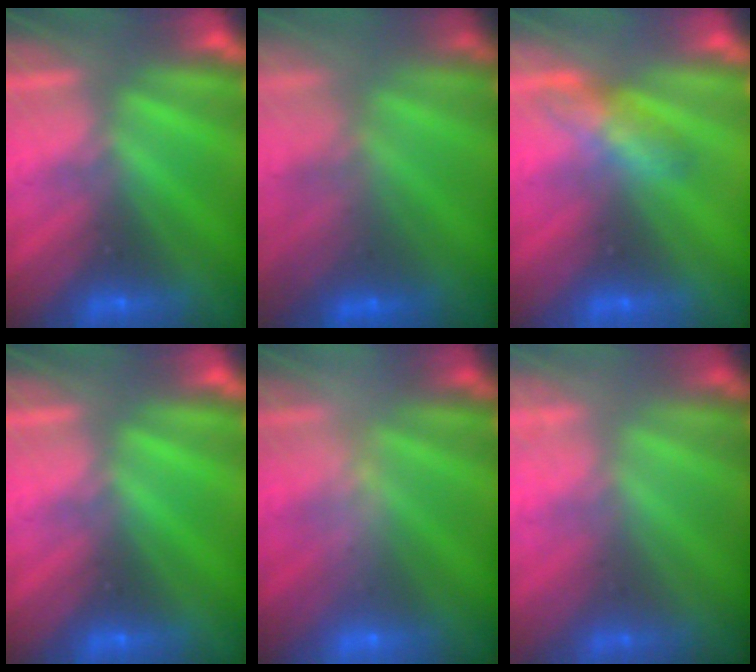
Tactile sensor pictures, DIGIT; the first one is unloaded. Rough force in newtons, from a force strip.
{"total": 3.9}
{"total": 2.8}
{"total": 0.0}
{"total": 2.5}
{"total": 1.7}